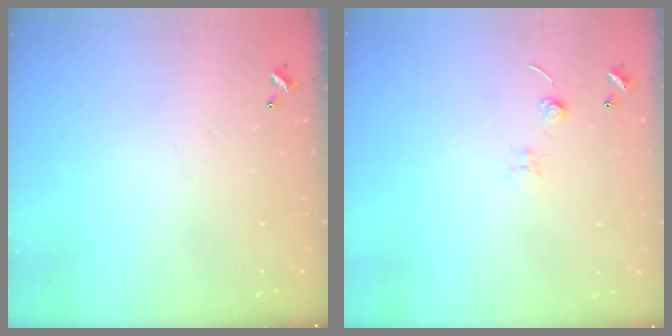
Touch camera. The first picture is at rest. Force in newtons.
{"total": 0.0}